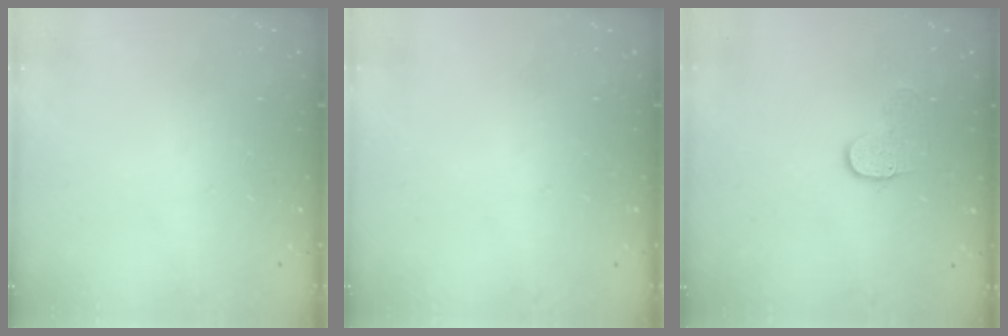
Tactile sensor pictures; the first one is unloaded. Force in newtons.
{"total": 0.0}
{"total": 6.6, "press": 6.6, "slide": 0.6}